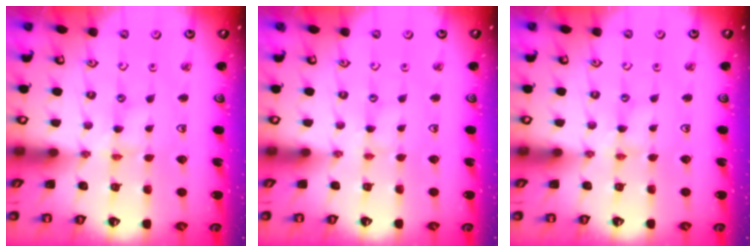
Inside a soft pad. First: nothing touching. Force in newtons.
{"total": 0.0}
{"total": 2.7, "press": 2.7, "slide": 0.4}